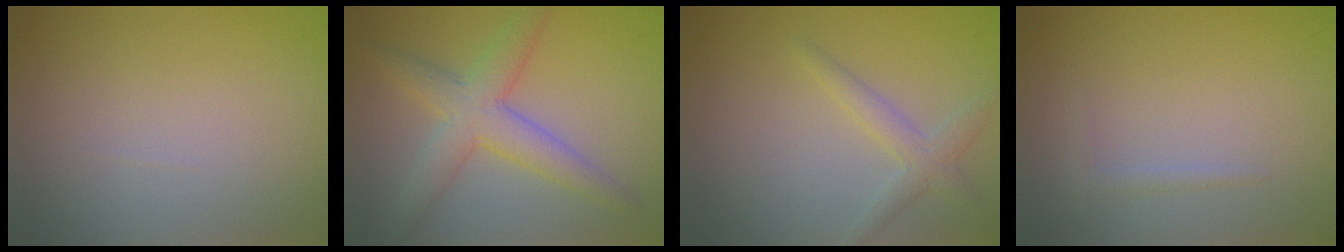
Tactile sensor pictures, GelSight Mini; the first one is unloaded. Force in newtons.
{"total": 5.0, "press": 5.0, "slide": 0.1}
{"total": 2.2, "press": 2.2, "slide": 0.1}
{"total": 0.8, "press": 0.8, "slide": 0.0}